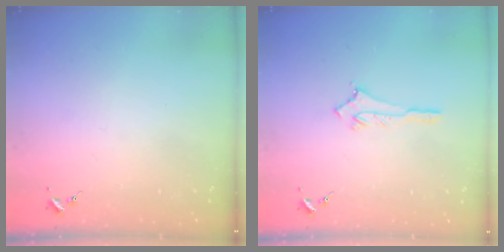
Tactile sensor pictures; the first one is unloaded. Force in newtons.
{"total": 2.9, "press": 2.9, "slide": 0.2}